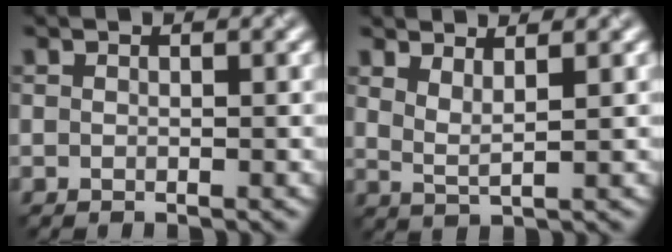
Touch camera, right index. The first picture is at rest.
{"total": 1.7, "force": [1.4, 0.3, 1.0], "torque": [-0.015, 0.000, 0.035]}